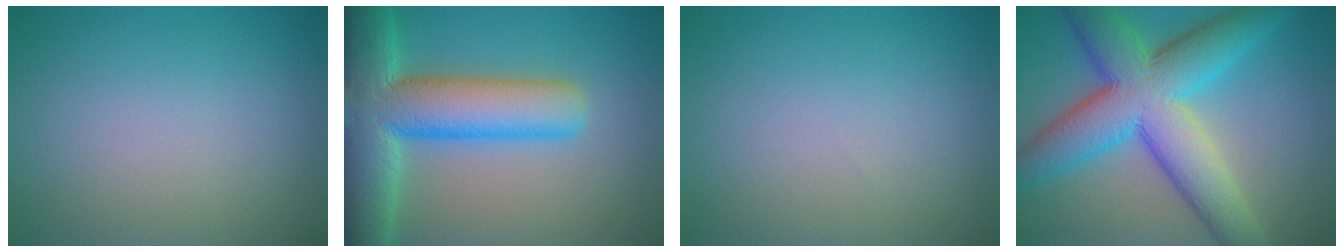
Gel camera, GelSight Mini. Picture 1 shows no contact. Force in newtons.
{"total": 11.5, "press": 11.4, "slide": 0.7}
{"total": 0.0}
{"total": 11.4, "press": 11.4, "slide": 0.1}